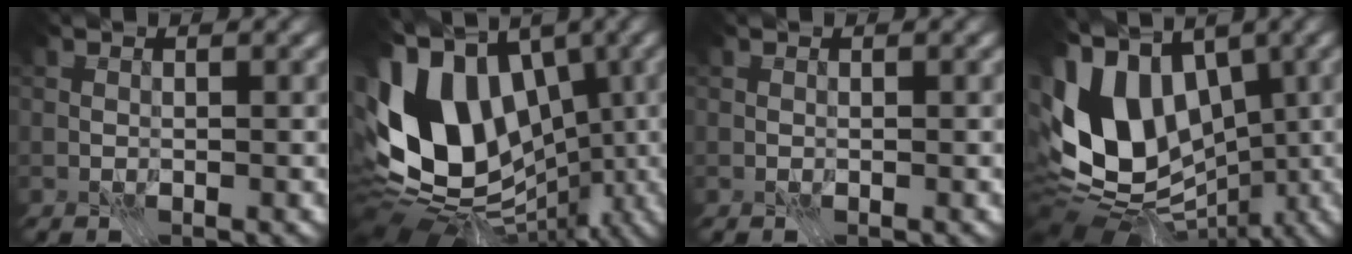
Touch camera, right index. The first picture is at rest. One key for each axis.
{"total": 16.9, "fx": -0.5, "fy": 11.5, "fz": 12.4, "tx": -0.226, "ty": 0.015, "tz": -0.014}
{"total": 0.0}
{"total": 14.6, "fx": -0.4, "fy": 10.0, "fz": 10.6, "tx": -0.210, "ty": 0.007, "tz": -0.008}